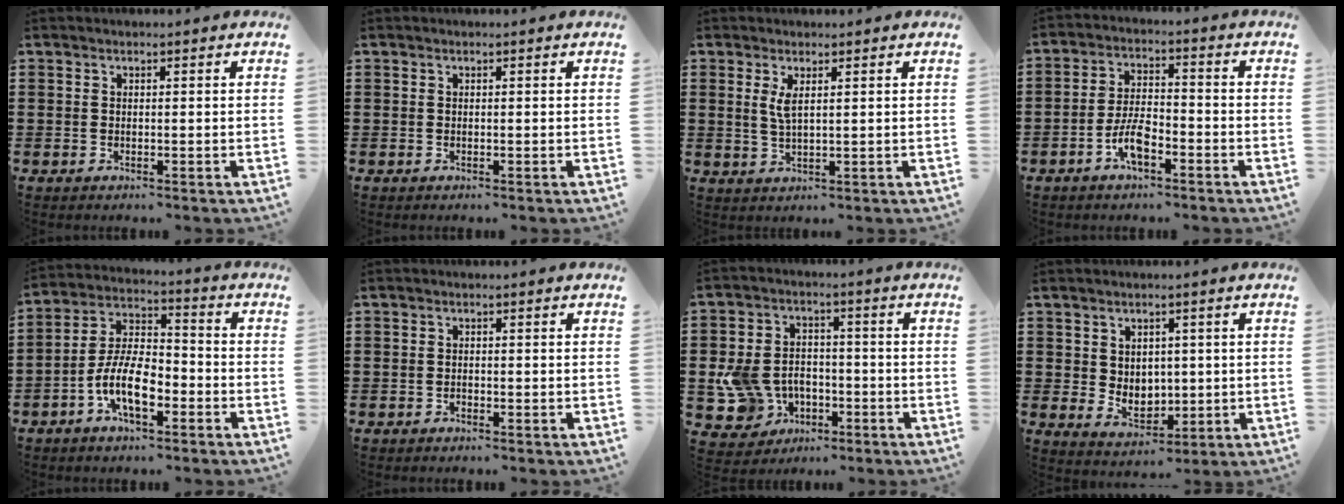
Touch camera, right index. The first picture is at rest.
{"total": 0.0}
{"total": 2.7, "force": [1.0, 0.7, 2.4], "torque": [-0.052, 0.002, 0.017]}
{"total": 5.9, "force": [-3.0, 2.4, 4.5], "torque": [-0.109, 0.002, -0.064]}
{"total": 9.4, "force": [-4.0, 4.2, 7.4], "torque": [-0.171, -0.001, -0.080]}
{"total": 0.6, "force": [-0.4, 0.3, 0.2], "torque": [-0.004, 0.001, -0.010]}
{"total": 7.9, "force": [-2.1, 6.7, 3.5], "torque": [-0.108, 0.016, -0.039]}
{"total": 4.0, "force": [1.4, 3.4, 1.6], "torque": [-0.028, 0.000, 0.023]}